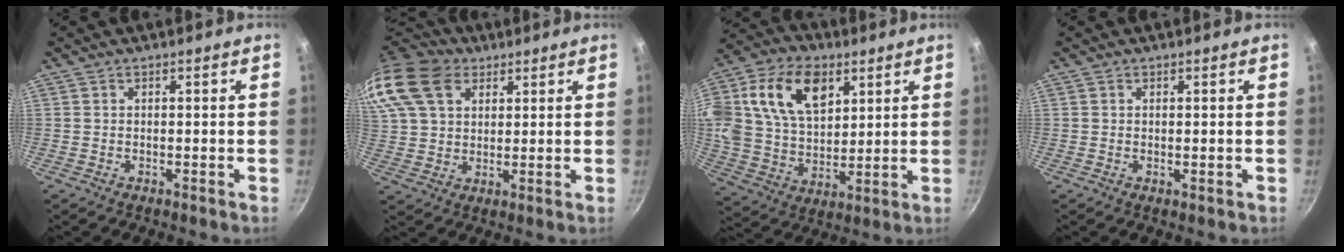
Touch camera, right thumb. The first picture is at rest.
{"total": 21.4, "force": [10.7, 14.7, 11.3], "torque": [-0.259, 0.028, 0.202]}
{"total": 22.4, "force": [8.8, 14.7, 14.4], "torque": [-0.269, -0.002, 0.159]}
{"total": 0.5, "force": [0.1, 0.2, 0.5], "torque": [-0.007, -0.002, 0.002]}